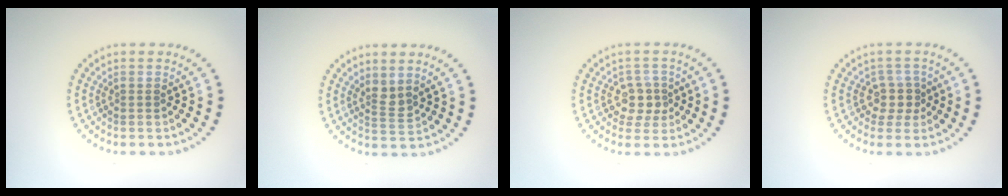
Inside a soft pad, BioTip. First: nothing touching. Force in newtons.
{"total": 1.7, "press": 1.3, "slide": 1.1}
{"total": 2.4, "press": 2.2, "slide": 1.0}
{"total": 2.1, "press": 1.7, "slide": 1.3}